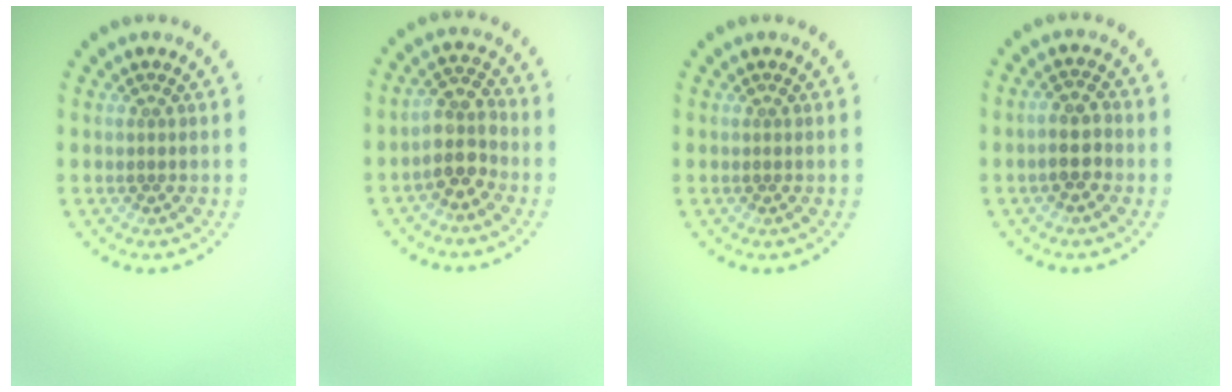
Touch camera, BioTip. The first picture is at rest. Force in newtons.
{"total": 3.3, "press": 2.9, "slide": 1.6}
{"total": 0.0}
{"total": 2.3, "press": 2.2, "slide": 0.9}